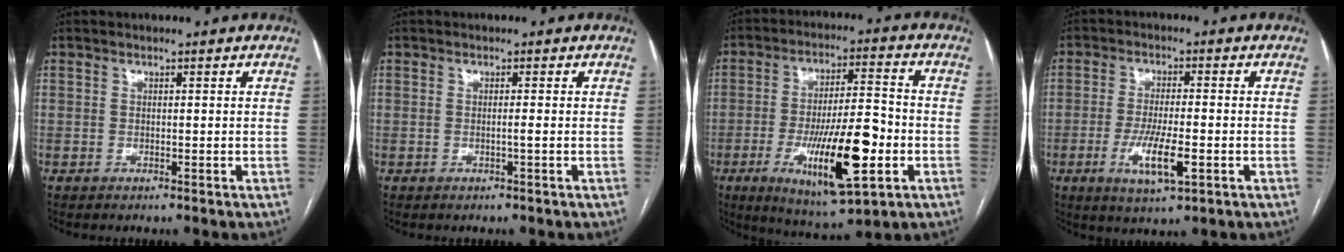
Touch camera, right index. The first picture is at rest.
{"total": 0.9, "force": [-0.2, -0.2, 0.8], "torque": [-0.011, 0.000, -0.006]}
{"total": 16.7, "force": [-5.1, 3.5, 15.5], "torque": [-0.272, -0.010, -0.076]}
{"total": 7.7, "force": [-2.5, 1.3, 7.2], "torque": [-0.137, -0.014, -0.042]}